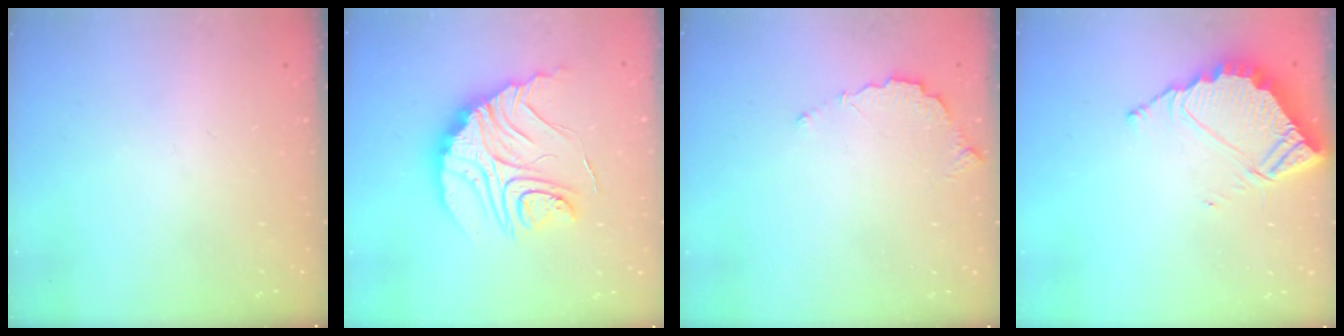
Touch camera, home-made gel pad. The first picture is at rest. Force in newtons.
{"total": 18.3, "press": 18.3, "slide": 1.5}
{"total": 5.7, "press": 5.7, "slide": 0.2}
{"total": 6.6, "press": 6.6, "slide": 0.3}